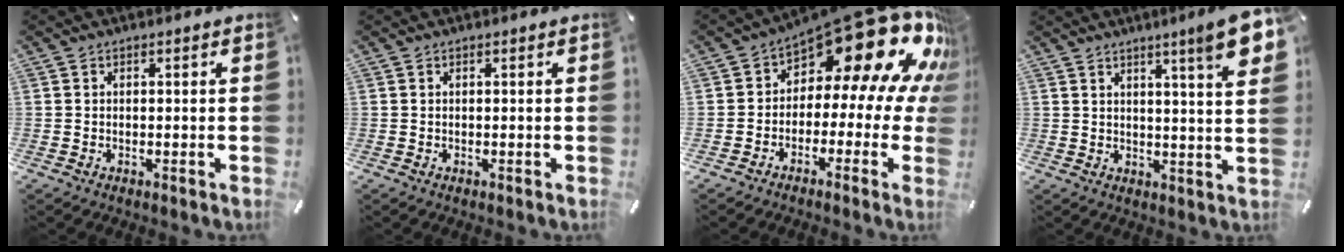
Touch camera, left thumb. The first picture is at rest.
{"total": 0.0}
{"total": 20.8, "force": [10.9, 8.8, 15.4], "torque": [-0.226, -0.083, 0.183]}
{"total": 10.2, "force": [6.0, 0.8, 8.2], "torque": [-0.117, -0.035, 0.092]}